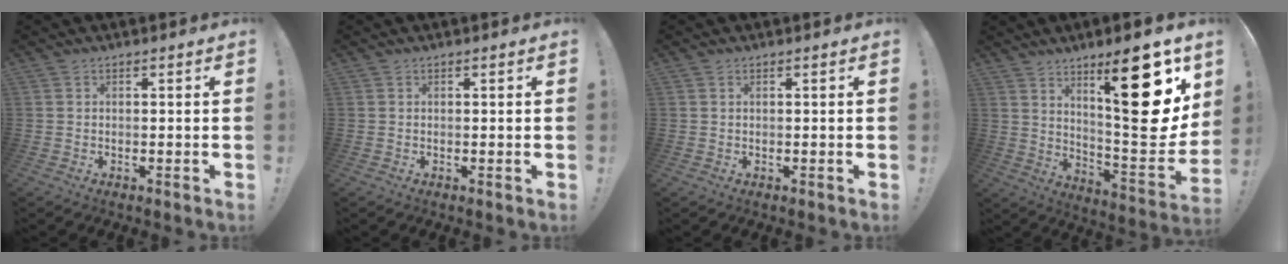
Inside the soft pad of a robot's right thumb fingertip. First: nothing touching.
{"total": 0.0}
{"total": 0.0}
{"total": 24.8, "force": [12.3, 6.9, 20.3], "torque": [-0.266, -0.092, 0.194]}